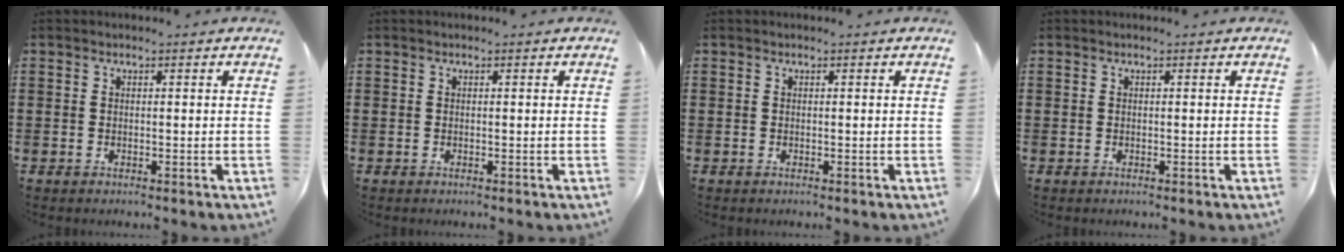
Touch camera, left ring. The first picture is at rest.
{"total": 0.0}
{"total": 0.0}
{"total": 0.0}